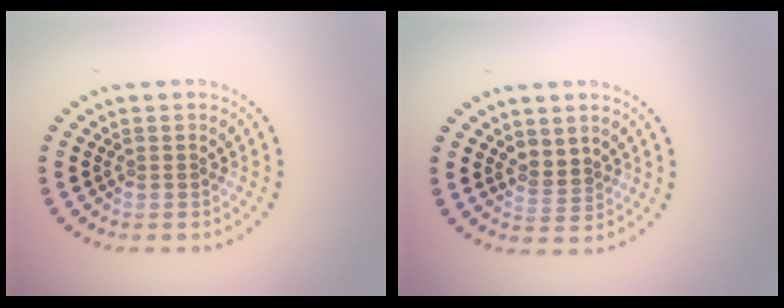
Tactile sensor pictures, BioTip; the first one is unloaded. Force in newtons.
{"total": 1.7, "press": 1.5, "slide": 0.9}